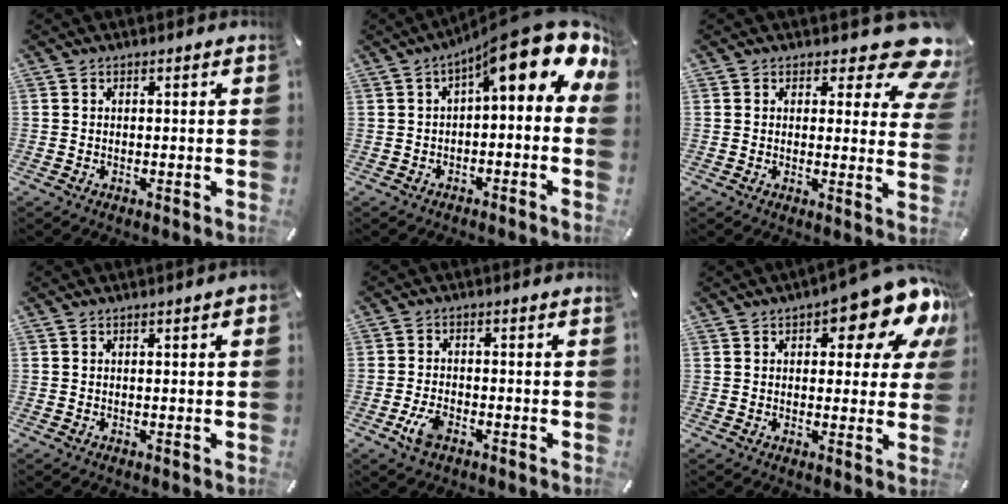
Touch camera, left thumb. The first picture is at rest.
{"total": 14.2, "force": [6.8, 4.1, 11.8], "torque": [-0.167, -0.057, 0.107]}
{"total": 10.0, "force": [6.6, 4.2, 6.3], "torque": [-0.064, -0.054, 0.111]}
{"total": 1.8, "force": [0.3, 0.3, 1.7], "torque": [-0.031, 0.002, 0.003]}
{"total": 4.8, "force": [-2.4, 2.6, 3.2], "torque": [-0.085, 0.002, -0.051]}
{"total": 15.1, "force": [8.4, 5.8, 11.2], "torque": [-0.137, -0.057, 0.135]}